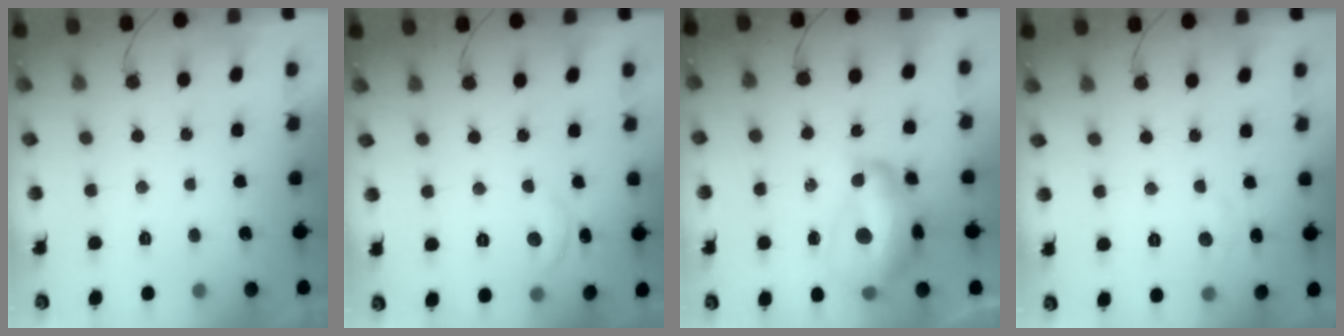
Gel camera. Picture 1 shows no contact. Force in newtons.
{"total": 5.8, "press": 5.7, "slide": 0.6}
{"total": 16.0, "press": 16.0, "slide": 1.2}
{"total": 5.3, "press": 5.2, "slide": 0.7}